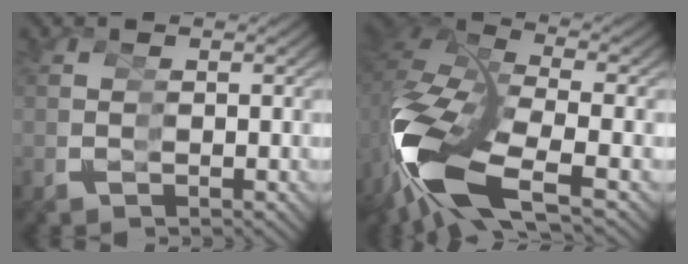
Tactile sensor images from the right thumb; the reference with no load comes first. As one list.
[{"total": 15.6, "force": [-3.9, 9.8, 11.5], "torque": [-0.277, -0.063, -0.045]}]